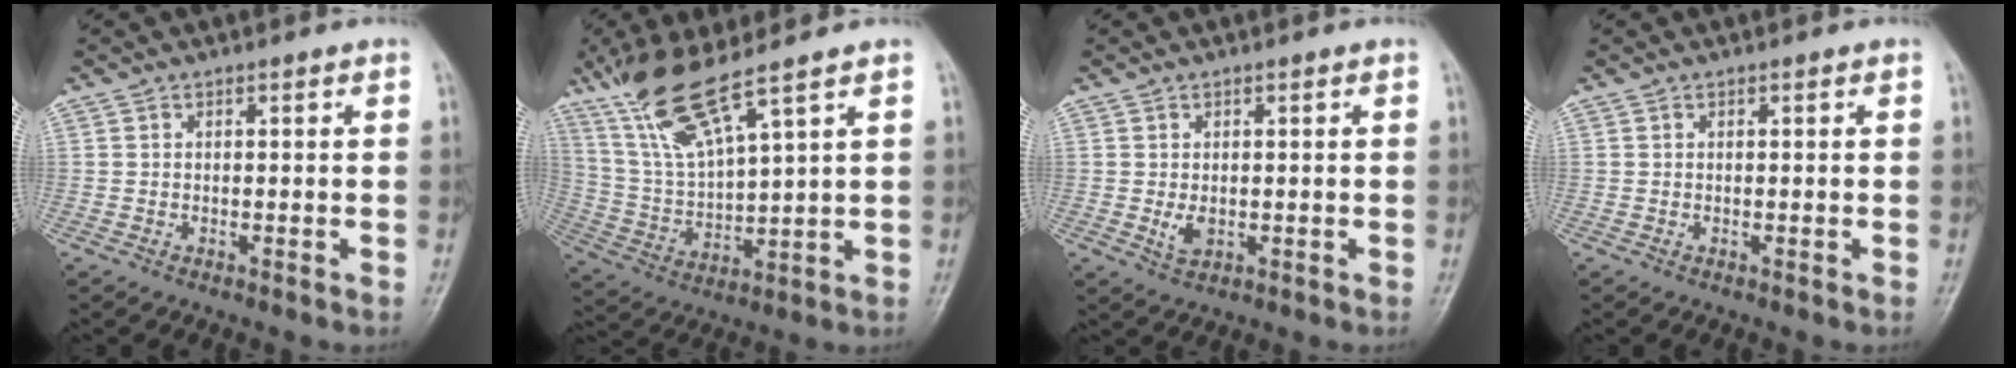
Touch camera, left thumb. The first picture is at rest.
{"total": 12.6, "force": [8.9, 1.5, 8.7], "torque": [-0.177, -0.044, 0.192]}
{"total": 2.6, "force": [-0.1, 1.8, 1.9], "torque": [-0.026, -0.008, 0.003]}
{"total": 0.0}